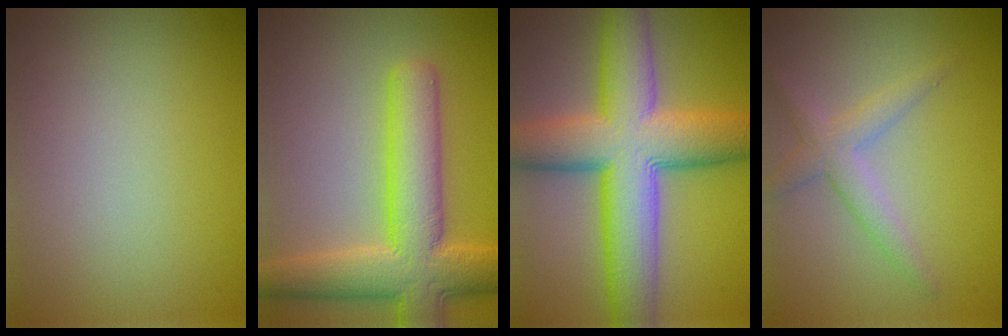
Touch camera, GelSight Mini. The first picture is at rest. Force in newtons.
{"total": 8.2, "press": 8.2, "slide": 0.6}
{"total": 11.3, "press": 11.3, "slide": 0.4}
{"total": 2.6, "press": 2.6, "slide": 0.2}